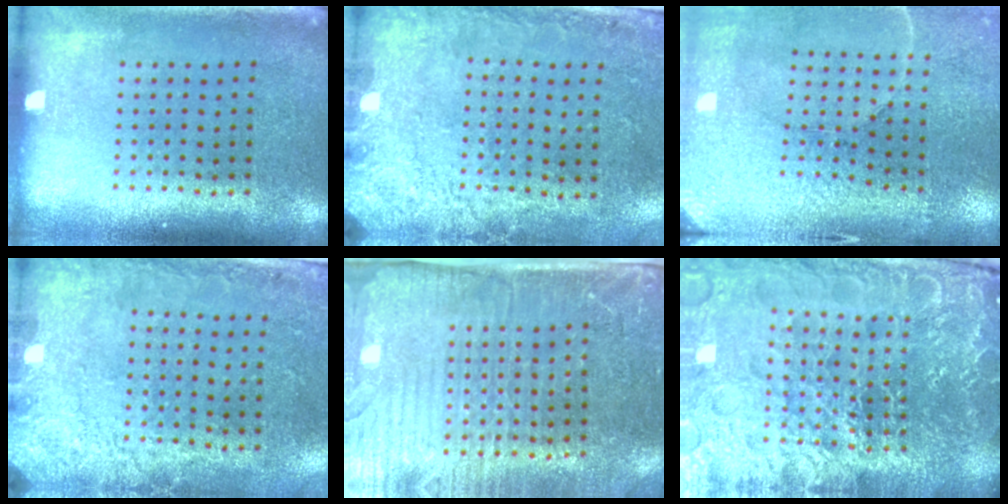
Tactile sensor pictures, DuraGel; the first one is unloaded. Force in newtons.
{"total": 2.7, "press": 2.0, "slide": 1.8}
{"total": 3.2, "press": 3.2, "slide": 0.2}
{"total": 2.7, "press": 2.0, "slide": 1.8}
{"total": 4.3, "press": 3.7, "slide": 2.2}
{"total": 5.6, "press": 5.2, "slide": 2.1}